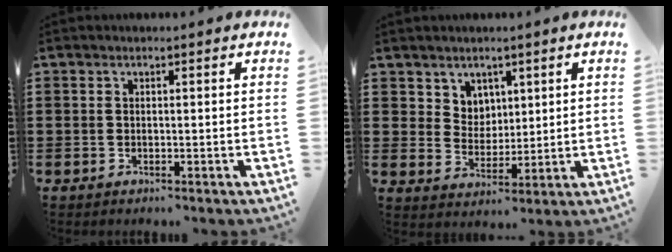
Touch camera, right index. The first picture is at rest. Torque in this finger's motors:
{"motor_torque": [-0.12, 0.43, 0.04, 0.01]}